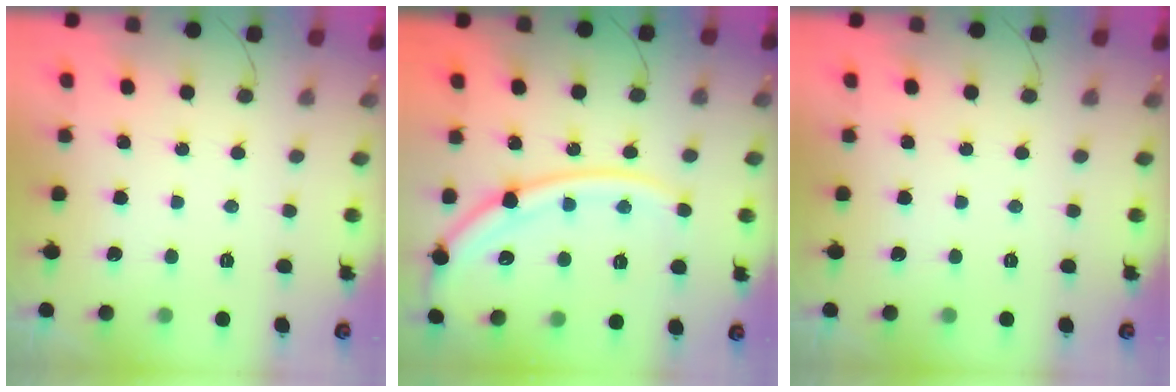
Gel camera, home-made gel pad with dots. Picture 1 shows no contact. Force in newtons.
{"total": 16.2, "press": 16.2, "slide": 1.5}
{"total": 0.0}